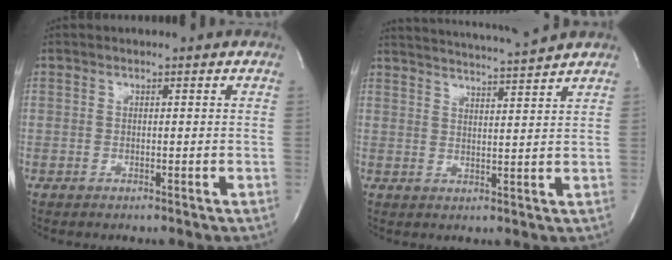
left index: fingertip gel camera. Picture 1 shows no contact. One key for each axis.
{"total": 10.4, "fx": 9.8, "fy": -1.8, "fz": 2.9, "tx": -0.055, "ty": -0.015, "tz": 0.140}